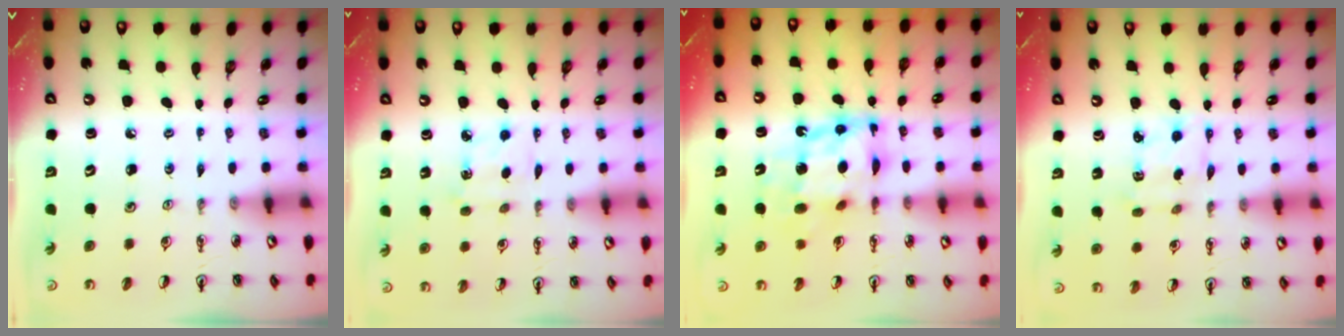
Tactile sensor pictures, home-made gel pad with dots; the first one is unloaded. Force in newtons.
{"total": 3.8, "press": 3.8, "slide": 0.4}
{"total": 12.7, "press": 12.7, "slide": 1.5}
{"total": 2.3, "press": 2.2, "slide": 0.7}